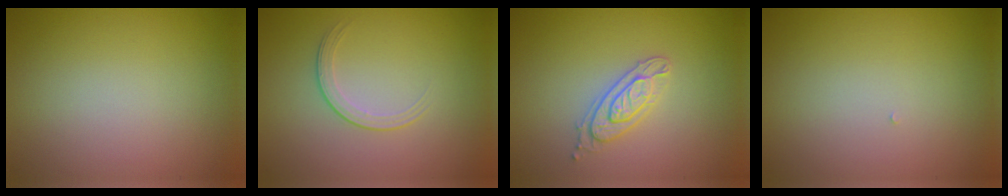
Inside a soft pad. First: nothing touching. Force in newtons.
{"total": 1.7, "press": 0.9, "slide": 1.4}
{"total": 2.4, "press": 2.2, "slide": 0.8}
{"total": 0.0}